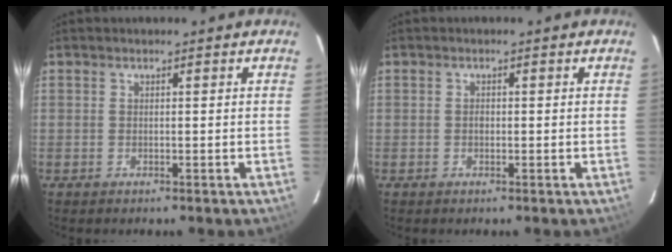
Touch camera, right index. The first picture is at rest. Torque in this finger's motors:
{"motor_torque": [0.08, 0.09, 0.06, 0.01]}